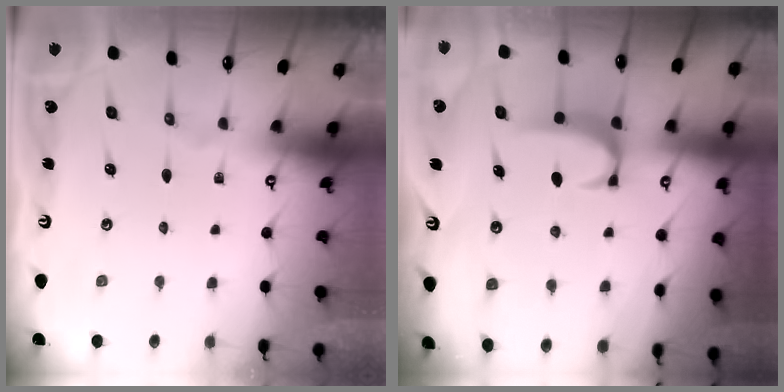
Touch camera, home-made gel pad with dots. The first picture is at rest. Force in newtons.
{"total": 1.9, "press": 1.8, "slide": 0.5}